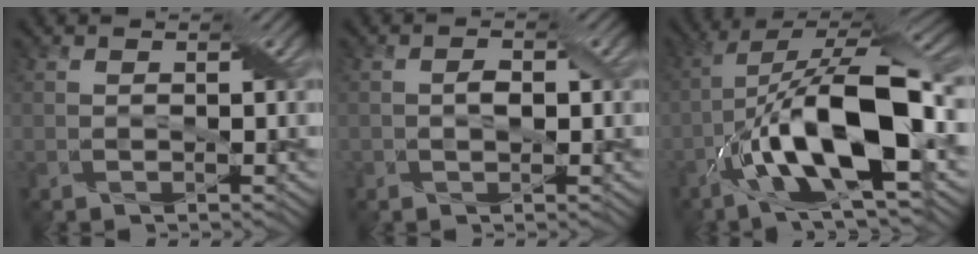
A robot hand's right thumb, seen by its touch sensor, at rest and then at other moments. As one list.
[{"total": 1.5, "force": [-0.1, 1.0, 1.2], "torque": [-0.022, 0.000, -0.004]}, {"total": 15.6, "force": [-4.6, 5.4, 13.9], "torque": [-0.254, 0.007, -0.088]}]